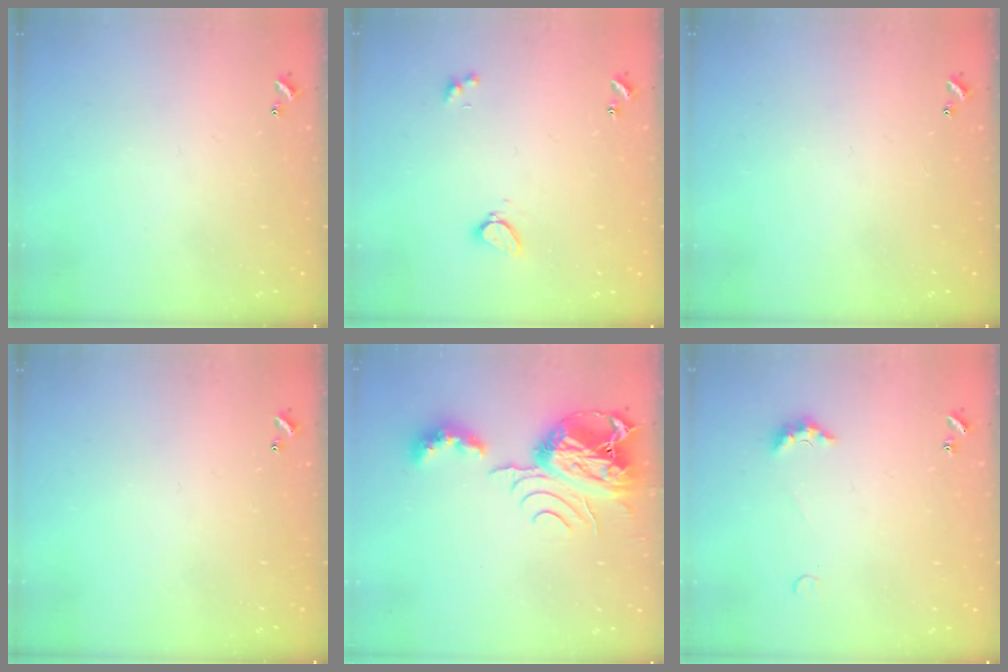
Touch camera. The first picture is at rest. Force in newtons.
{"total": 2.7, "press": 2.7, "slide": 0.2}
{"total": 0.0}
{"total": 0.0}
{"total": 10.6, "press": 10.5, "slide": 1.3}
{"total": 2.7, "press": 2.6, "slide": 0.7}